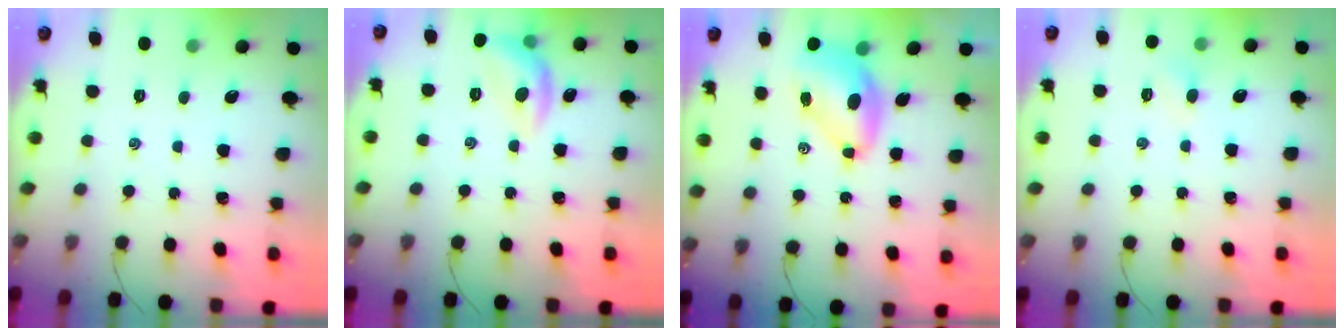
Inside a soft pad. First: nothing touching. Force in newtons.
{"total": 10.8, "press": 10.8, "slide": 0.6}
{"total": 8.5, "press": 8.2, "slide": 2.1}
{"total": 2.7, "press": 2.6, "slide": 0.9}